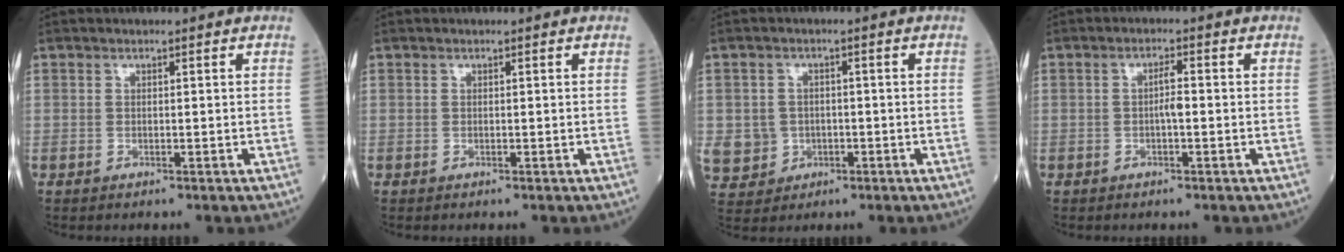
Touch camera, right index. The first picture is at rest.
{"total": 0.0}
{"total": 6.8, "force": [-1.1, 6.5, 1.5], "torque": [-0.038, 0.008, -0.005]}
{"total": 2.2, "force": [-0.3, 0.3, 2.2], "torque": [-0.039, 0.003, -0.007]}